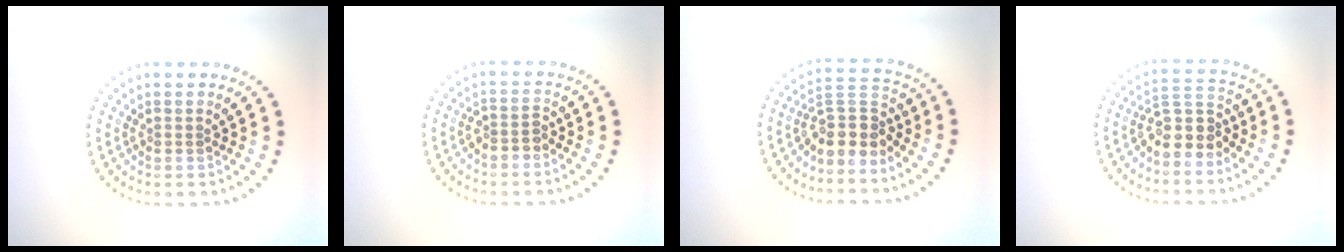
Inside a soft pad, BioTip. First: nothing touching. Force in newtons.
{"total": 1.6, "press": 1.3, "slide": 0.9}
{"total": 4.0, "press": 3.3, "slide": 2.2}
{"total": 3.5, "press": 3.0, "slide": 1.8}